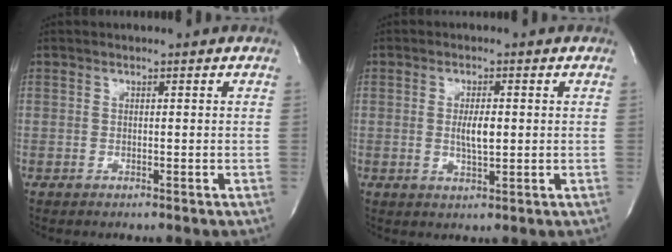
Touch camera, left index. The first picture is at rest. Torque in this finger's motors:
{"motor_torque": [0.54, 0.00, 0.34, 0.04]}